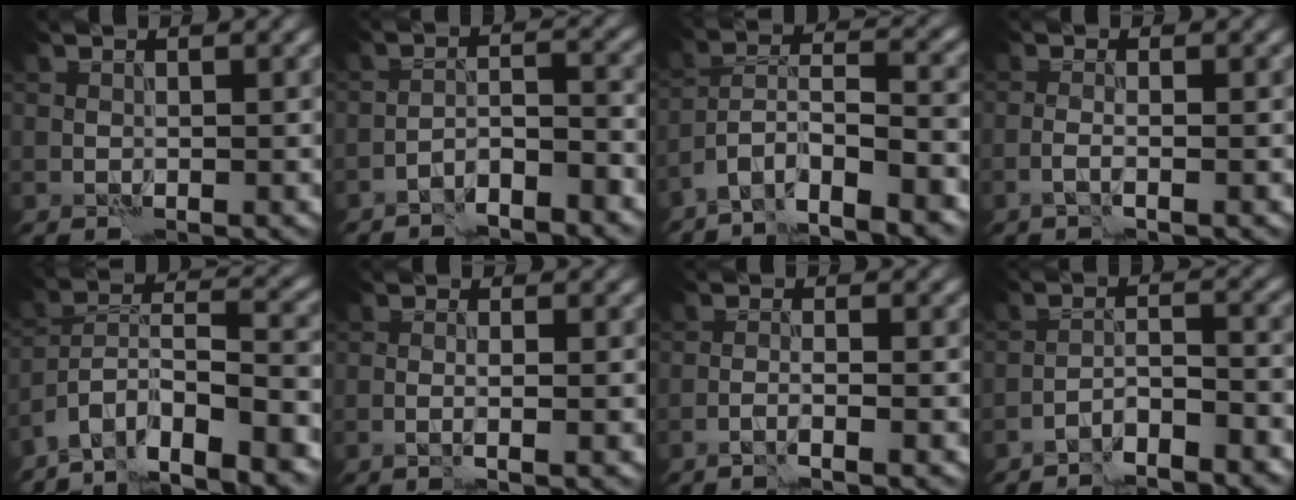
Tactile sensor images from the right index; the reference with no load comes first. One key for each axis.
{"total": 4.0, "fx": -3.4, "fy": 0.5, "fz": 2.0, "tx": -0.029, "ty": 0.010, "tz": -0.061}
{"total": 7.5, "fx": -5.8, "fy": 1.8, "fz": 4.4, "tx": -0.067, "ty": 0.004, "tz": -0.110}
{"total": 1.0, "fx": -0.5, "fy": -0.2, "fz": 0.8, "tx": -0.016, "ty": 0.001, "tz": -0.015}
{"total": 11.1, "fx": -8.9, "fy": 3.1, "fz": 5.9, "tx": -0.082, "ty": 0.017, "tz": -0.136}
{"total": 1.4, "fx": -0.4, "fy": 0.0, "fz": 1.4, "tx": -0.017, "ty": 0.004, "tz": -0.010}
{"total": 1.6, "fx": -1.2, "fy": -0.2, "fz": 1.1, "tx": -0.017, "ty": 0.005, "tz": -0.028}
{"total": 4.2, "fx": -3.6, "fy": 0.5, "fz": 1.9, "tx": -0.029, "ty": 0.006, "tz": -0.066}